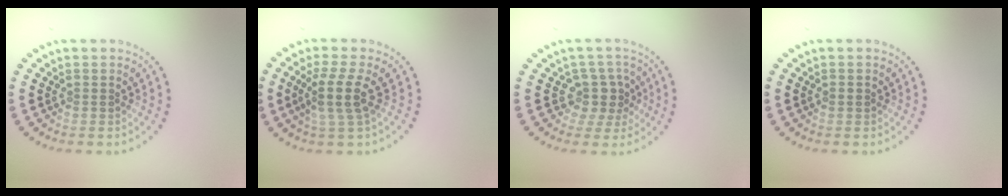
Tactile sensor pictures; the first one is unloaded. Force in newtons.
{"total": 3.2, "press": 2.5, "slide": 2.0}
{"total": 2.7, "press": 2.1, "slide": 1.7}
{"total": 0.8, "press": 0.8, "slide": 0.1}